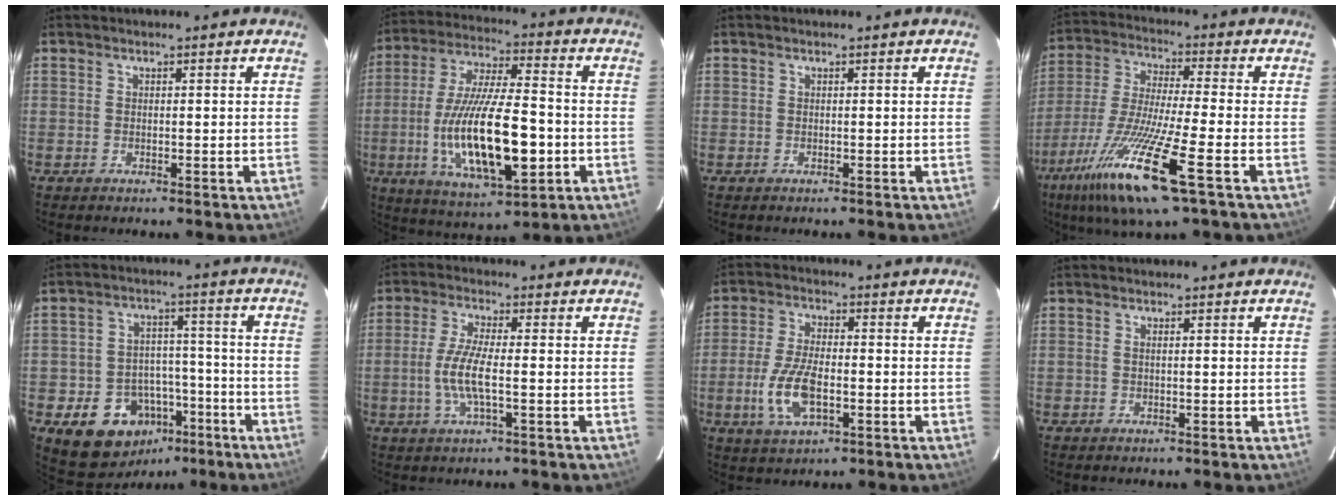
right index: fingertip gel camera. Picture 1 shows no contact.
{"total": 20.7, "force": [-4.6, 6.3, 19.2], "torque": [-0.379, -0.019, -0.072]}
{"total": 0.0}
{"total": 17.7, "force": [-8.8, 1.4, 15.3], "torque": [-0.325, -0.038, -0.173]}
{"total": 13.8, "force": [-7.0, 10.5, 5.6], "torque": [-0.125, 0.038, -0.078]}
{"total": 7.3, "force": [-1.4, 1.3, 7.1], "torque": [-0.146, -0.005, -0.029]}
{"total": 9.9, "force": [-2.7, 4.3, 8.5], "torque": [-0.183, -0.005, -0.049]}
{"total": 0.6, "force": [0.0, -0.2, 0.5], "torque": [-0.009, 0.001, -0.001]}